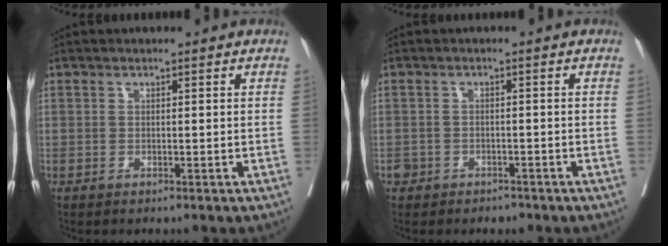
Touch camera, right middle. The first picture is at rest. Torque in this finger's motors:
{"motor_torque": [-0.03, 0.04, 0.00, -0.01]}